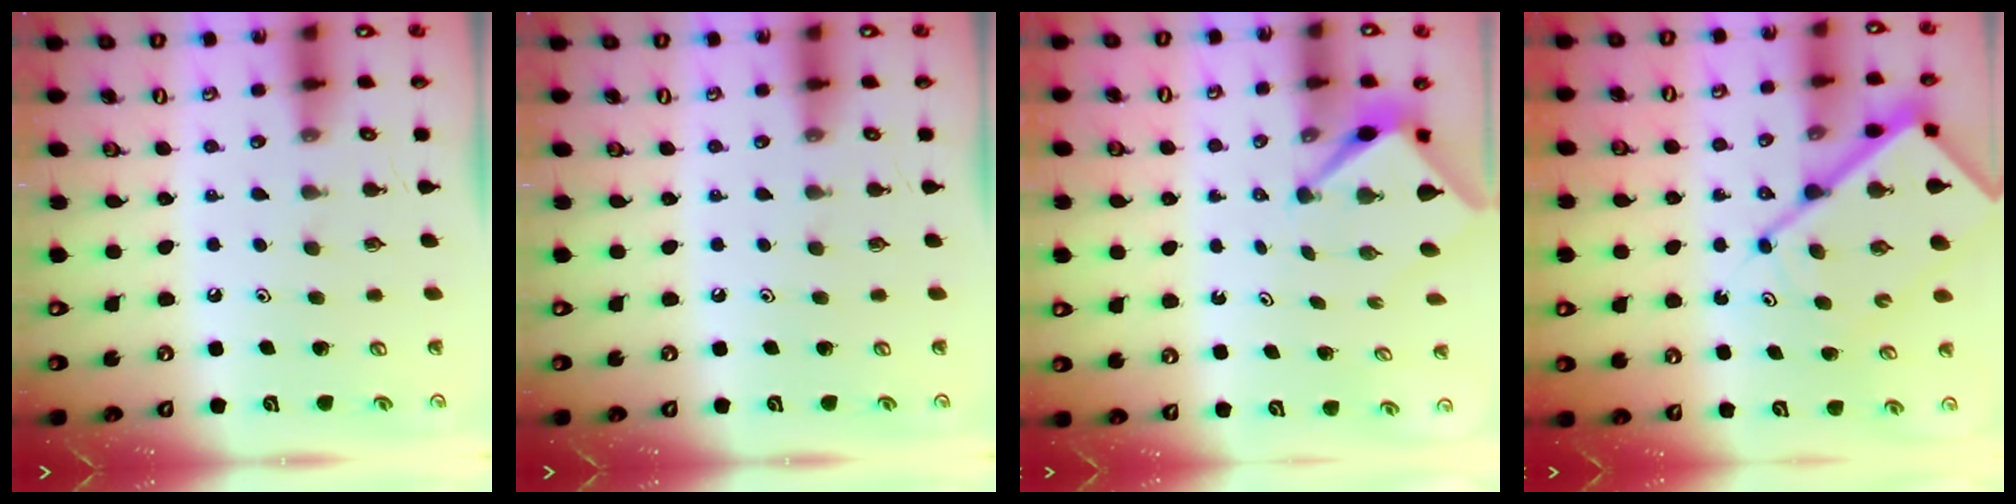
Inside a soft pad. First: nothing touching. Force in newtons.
{"total": 0.0}
{"total": 2.6, "press": 2.6, "slide": 0.1}
{"total": 14.1, "press": 14.0, "slide": 1.3}